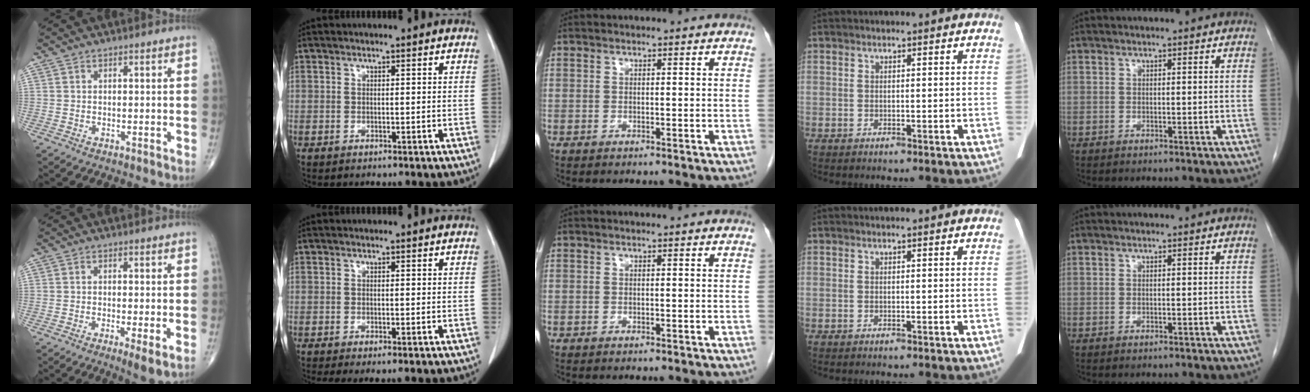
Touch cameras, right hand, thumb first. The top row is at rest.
{"thumb": {"total": 3.9, "force": [-1.2, 0.7, 3.7], "torque": [-0.068, -0.013, -0.024]}, "index": {"total": 2.3, "force": [-0.9, 0.5, 2.0], "torque": [-0.036, -0.007, -0.013]}}